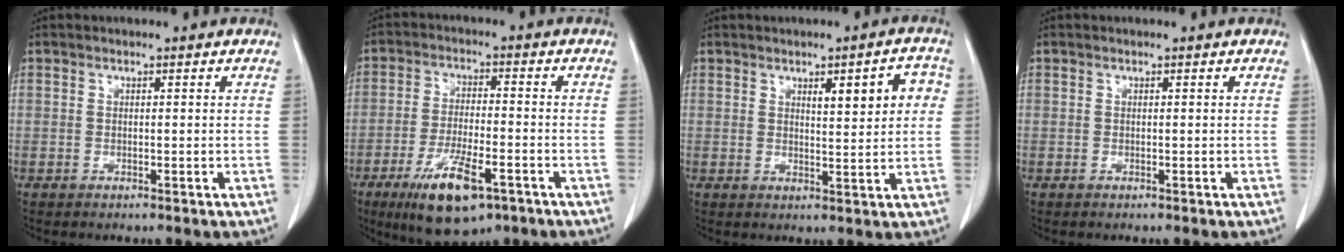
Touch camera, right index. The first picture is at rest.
{"total": 11.7, "force": [-6.5, 3.5, 9.2], "torque": [-0.169, -0.018, -0.101]}
{"total": 6.2, "force": [1.9, 1.5, 5.7], "torque": [-0.075, 0.012, 0.026]}
{"total": 0.0}